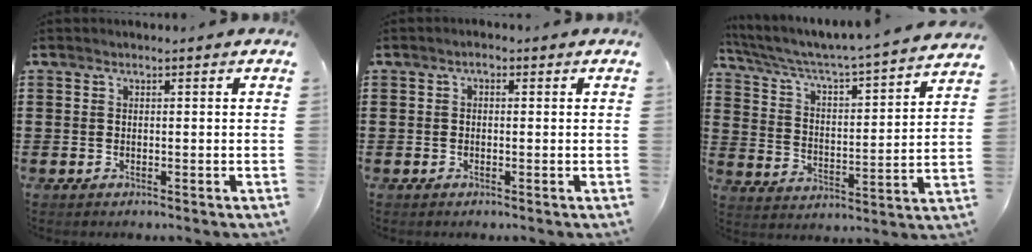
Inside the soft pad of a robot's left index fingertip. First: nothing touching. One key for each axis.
{"total": 1.1, "fx": -0.3, "fy": 0.7, "fz": 0.8, "tx": -0.017, "ty": 0.003, "tz": -0.006}
{"total": 3.6, "fx": 3.2, "fy": 0.1, "fz": 1.6, "tx": -0.051, "ty": -0.039, "tz": 0.040}